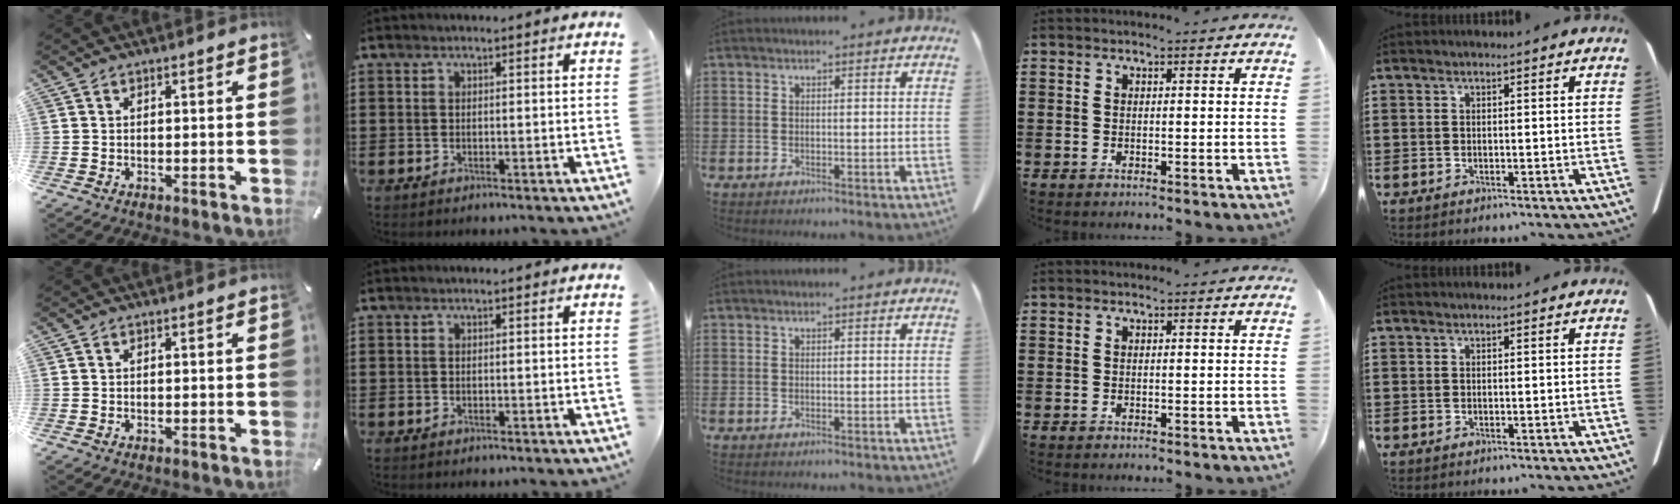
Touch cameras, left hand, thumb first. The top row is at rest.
{}